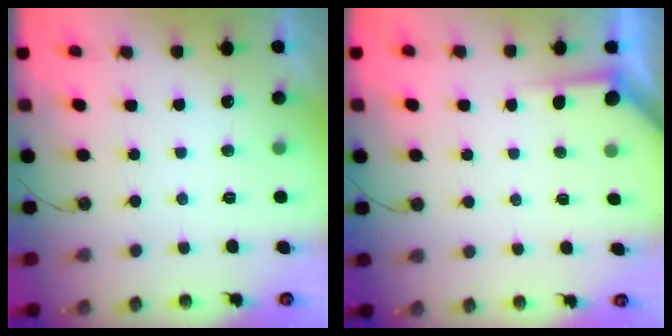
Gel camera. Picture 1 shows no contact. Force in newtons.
{"total": 2.5, "press": 2.5, "slide": 0.3}